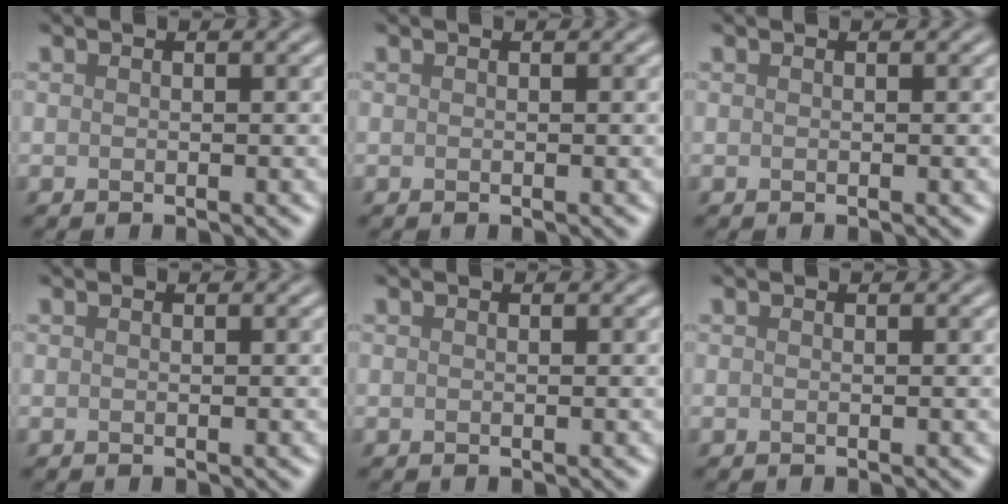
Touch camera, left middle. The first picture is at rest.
{"total": 0.0}
{"total": 0.0}
{"total": 0.0}
{"total": 0.0}
{"total": 0.0}